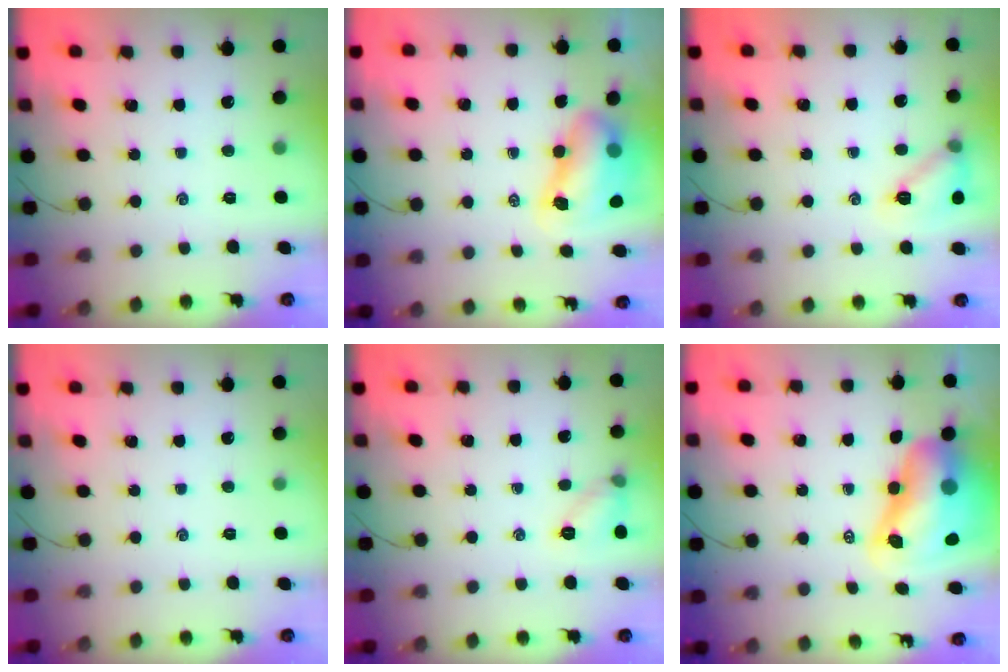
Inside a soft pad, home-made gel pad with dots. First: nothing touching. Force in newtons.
{"total": 9.9, "press": 9.5, "slide": 2.7}
{"total": 10.9, "press": 10.9, "slide": 0.6}
{"total": 0.0}
{"total": 7.2, "press": 6.9, "slide": 2.0}
{"total": 14.7, "press": 14.2, "slide": 3.9}